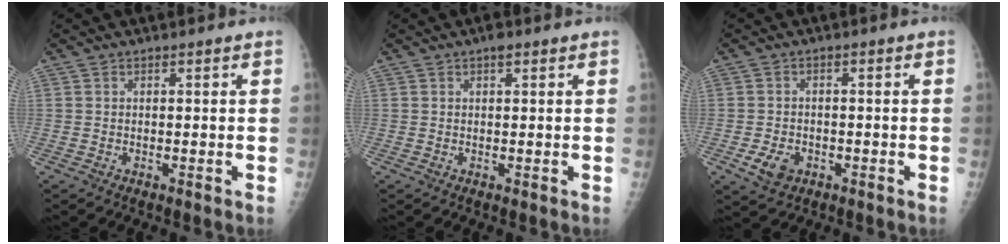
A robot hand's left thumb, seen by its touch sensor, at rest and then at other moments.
{"total": 1.2, "force": [0.7, 0.5, 0.8], "torque": [-0.006, 0.001, 0.008]}
{"total": 4.3, "force": [-1.9, 3.1, 2.2], "torque": [-0.035, 0.003, -0.026]}